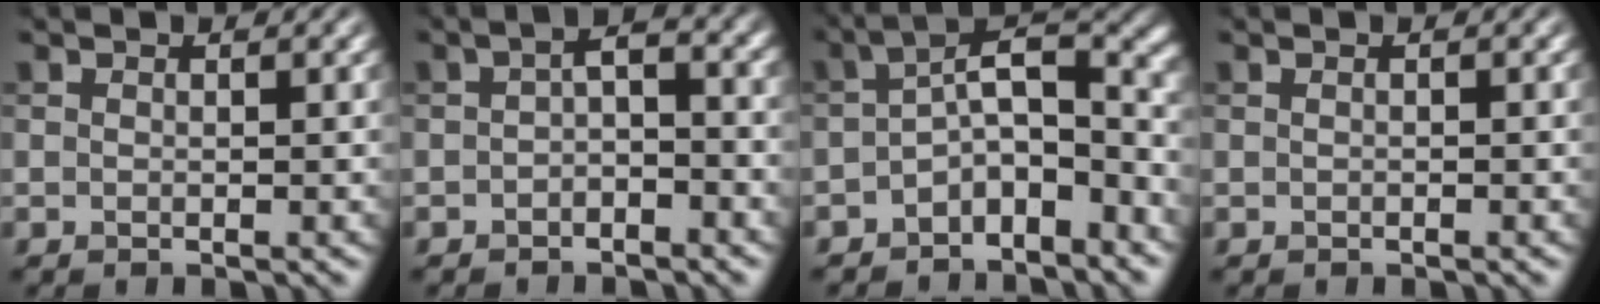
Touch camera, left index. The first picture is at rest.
{"total": 2.5, "force": [-1.1, 1.1, 1.9], "torque": [-0.035, 0.008, -0.026]}
{"total": 6.3, "force": [-2.8, 2.5, 5.1], "torque": [-0.069, 0.013, -0.064]}
{"total": 0.0}